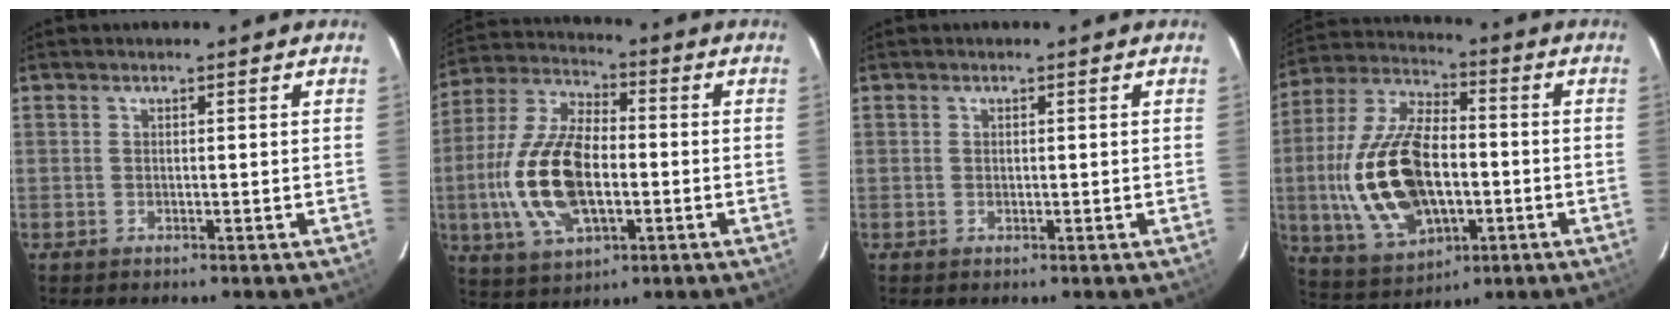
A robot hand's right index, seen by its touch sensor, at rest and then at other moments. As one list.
[{"total": 17.3, "force": [-3.0, 8.6, 14.7], "torque": [-0.316, 0.002, -0.053]}, {"total": 0.6, "force": [0.1, 0.4, 0.3], "torque": [-0.005, 0.001, 0.002]}, {"total": 20.4, "force": [-2.9, 11.2, 16.8], "torque": [-0.365, 0.002, -0.035]}]